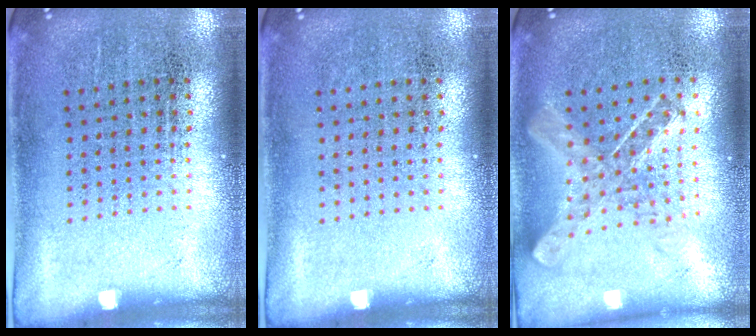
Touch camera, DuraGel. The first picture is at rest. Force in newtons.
{"total": 0.0}
{"total": 0.9, "press": 0.9, "slide": 0.1}